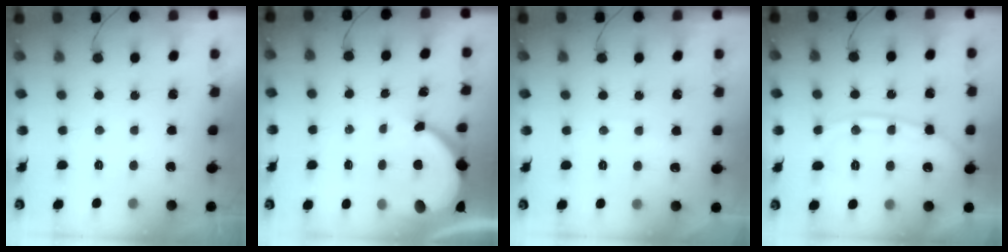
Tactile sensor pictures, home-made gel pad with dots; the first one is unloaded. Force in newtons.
{"total": 7.7, "press": 7.7, "slide": 0.9}
{"total": 2.4, "press": 2.3, "slide": 0.3}
{"total": 12.0, "press": 11.9, "slide": 1.4}